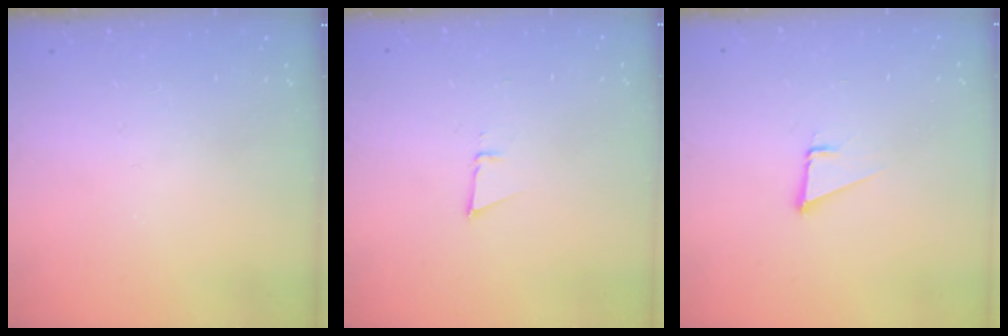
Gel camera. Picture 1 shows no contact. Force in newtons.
{"total": 3.0, "press": 2.9, "slide": 0.8}
{"total": 1.9, "press": 1.9, "slide": 0.1}